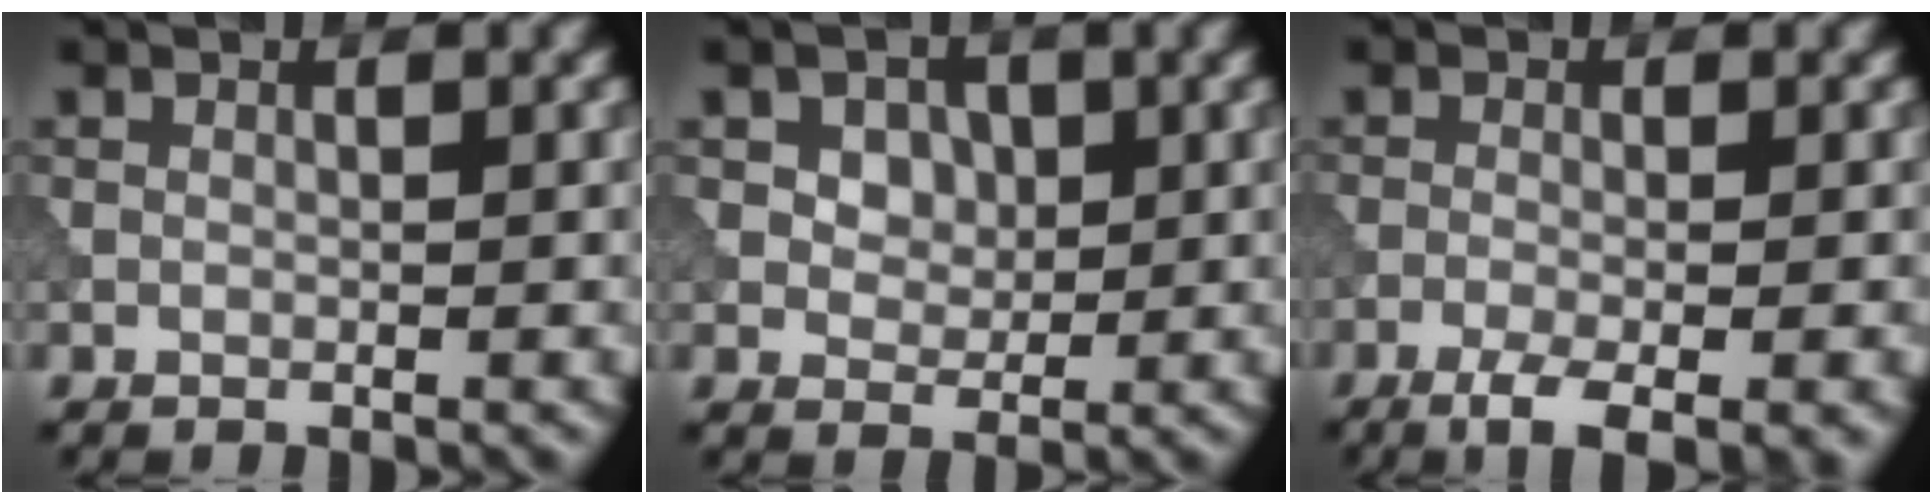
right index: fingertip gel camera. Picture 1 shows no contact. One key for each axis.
{"total": 3.2, "fx": 1.4, "fy": 2.4, "fz": 1.5, "tx": -0.036, "ty": -0.001, "tz": 0.025}
{"total": 4.2, "fx": -2.2, "fy": 1.1, "fz": 3.4, "tx": -0.061, "ty": -0.001, "tz": -0.040}